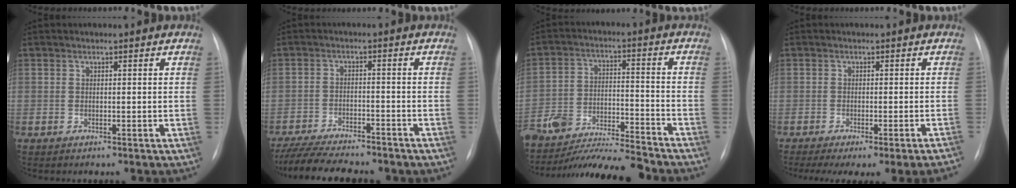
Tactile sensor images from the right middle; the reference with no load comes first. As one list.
[{"total": 13.0, "force": [-11.2, 2.8, 6.0], "torque": [-0.104, -0.011, -0.168]}, {"total": 17.1, "force": [-16.1, 0.8, 5.6], "torque": [-0.112, -0.011, -0.266]}, {"total": 12.3, "force": [-10.2, -0.3, 6.8], "torque": [-0.064, -0.021, -0.132]}]